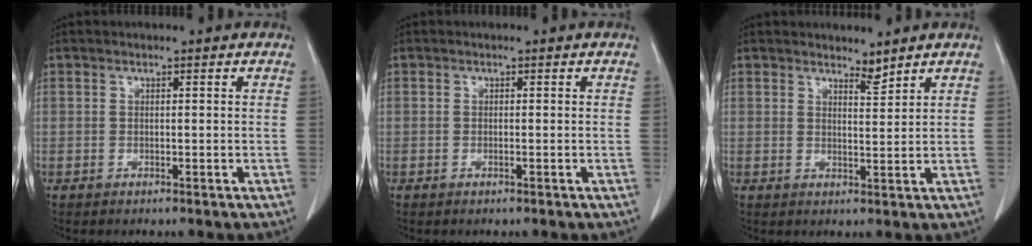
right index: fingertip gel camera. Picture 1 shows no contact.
{"total": 0.0}
{"total": 2.0, "force": [2.0, 0.1, 0.4], "torque": [-0.009, -0.006, 0.037]}